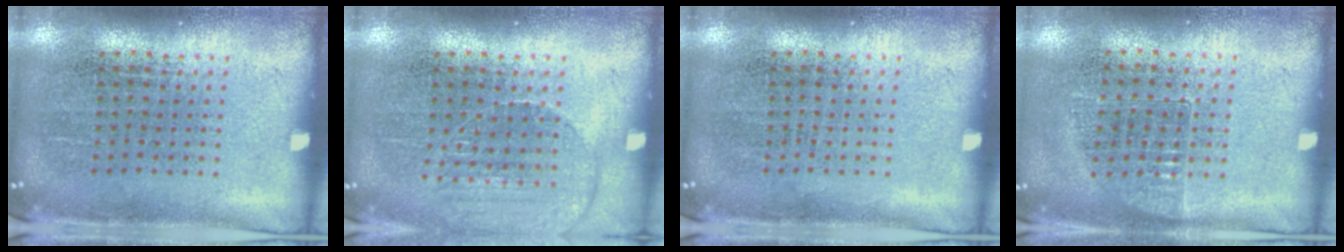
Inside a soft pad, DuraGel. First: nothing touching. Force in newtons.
{"total": 1.2, "press": 1.2, "slide": 0.1}
{"total": 0.0}
{"total": 0.7, "press": 0.7, "slide": 0.1}